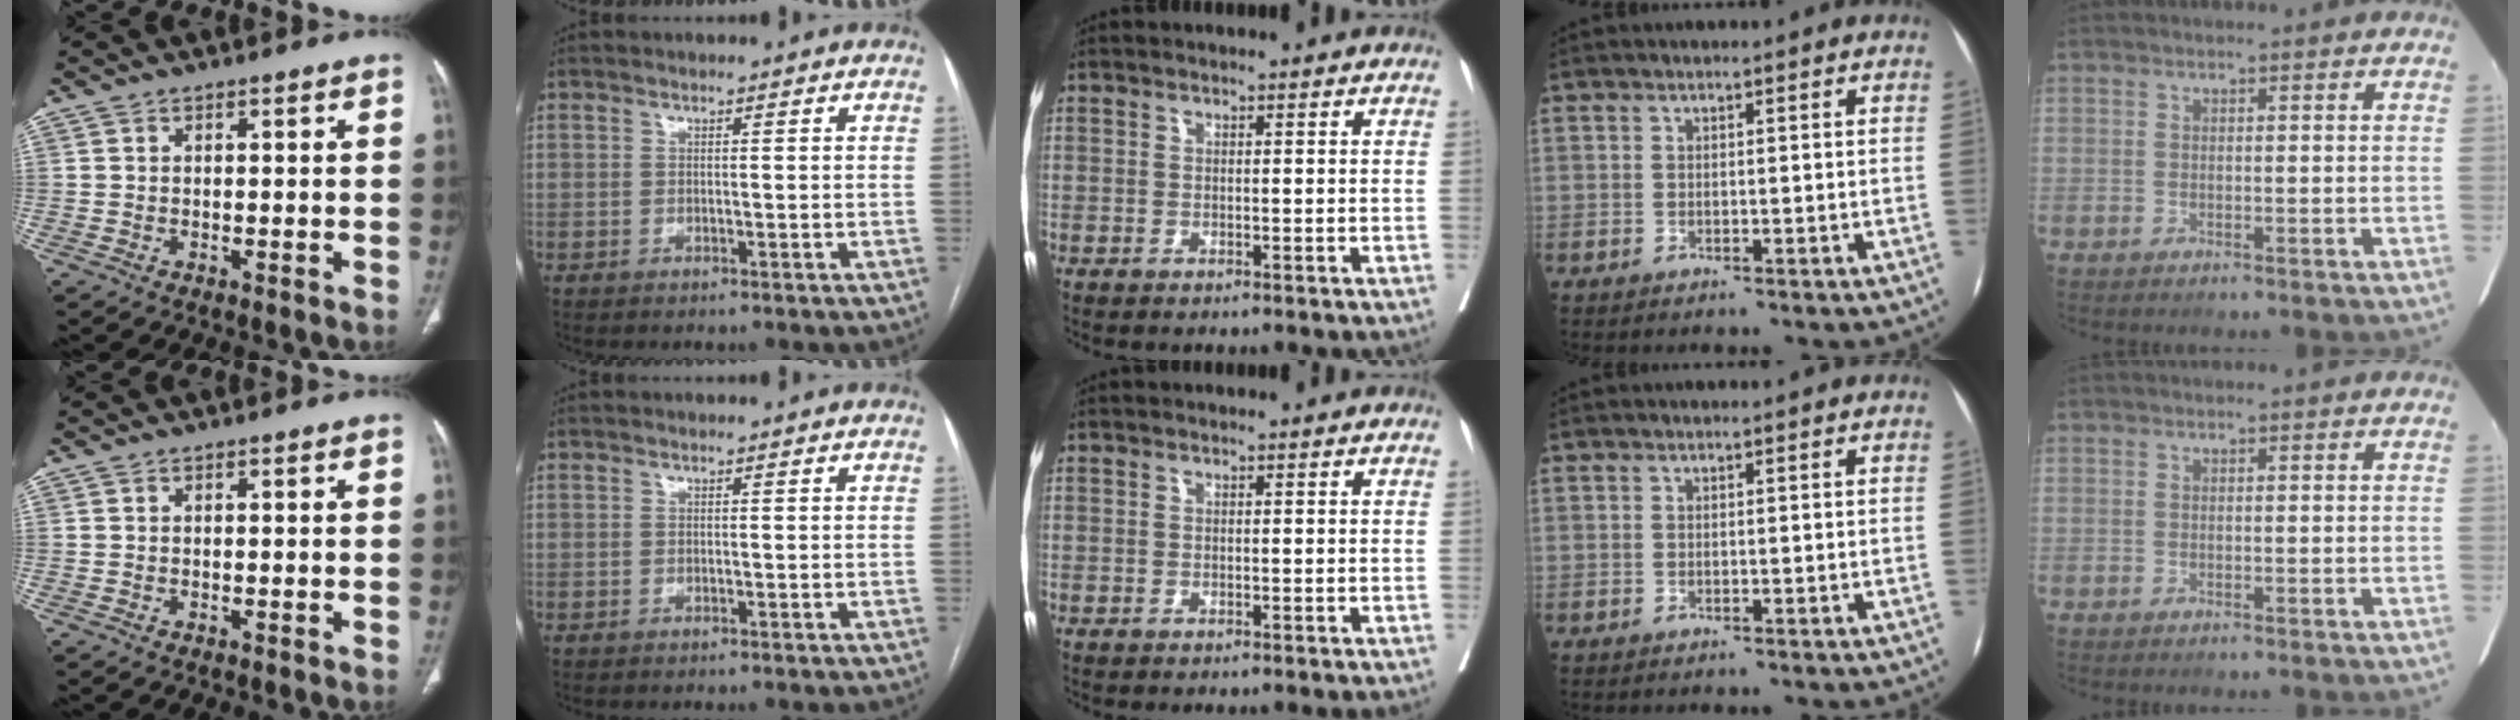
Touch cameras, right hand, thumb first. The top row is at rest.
{}